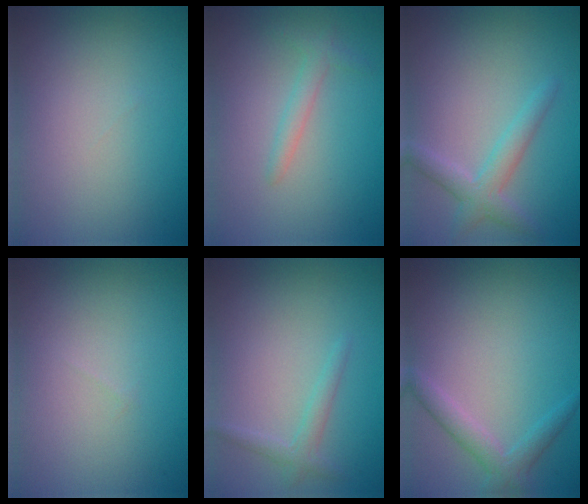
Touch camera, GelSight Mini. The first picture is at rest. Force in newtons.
{"total": 1.4, "press": 1.4, "slide": 0.1}
{"total": 2.7, "press": 2.7, "slide": 0.1}
{"total": 0.0}
{"total": 1.5, "press": 1.5, "slide": 0.1}
{"total": 2.2, "press": 2.2, "slide": 0.1}